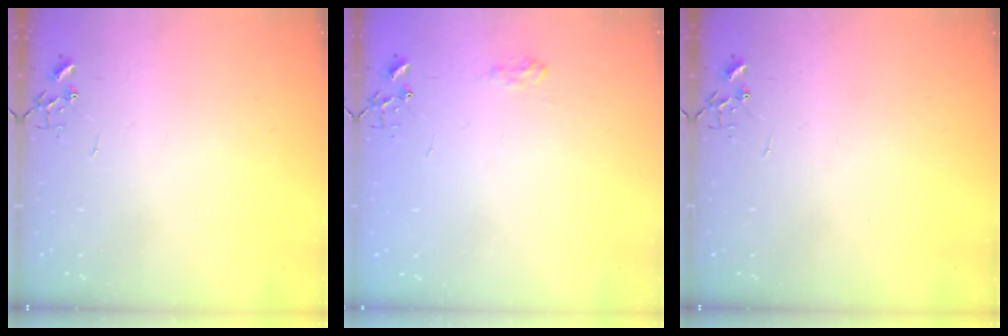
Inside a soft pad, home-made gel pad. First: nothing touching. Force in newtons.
{"total": 7.8, "press": 7.8, "slide": 0.3}
{"total": 0.0}